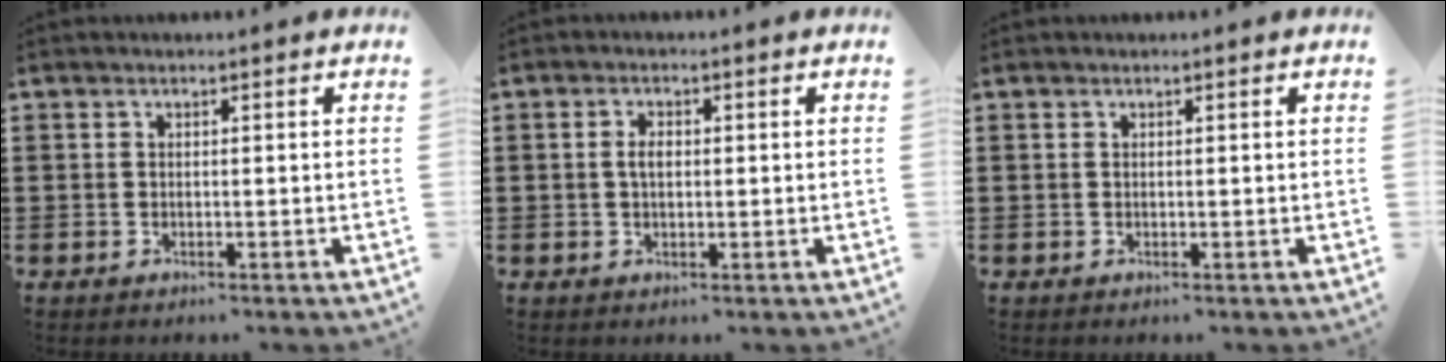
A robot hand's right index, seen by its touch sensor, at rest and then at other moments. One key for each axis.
{"total": 2.2, "fx": 0.0, "fy": 1.0, "fz": 1.9, "tx": -0.039, "ty": 0.005, "tz": -0.002}
{"total": 0.0}